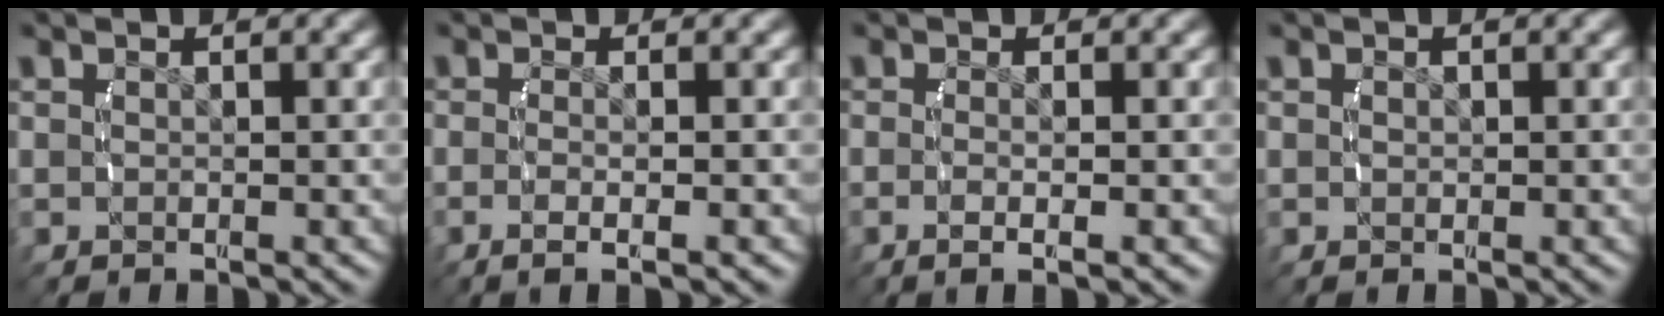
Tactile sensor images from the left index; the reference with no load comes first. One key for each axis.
{"total": 2.4, "fx": -1.3, "fy": 0.4, "fz": 2.0, "tx": -0.051, "ty": -0.010, "tz": -0.018}
{"total": 2.1, "fx": -1.1, "fy": 0.3, "fz": 1.8, "tx": -0.047, "ty": -0.009, "tz": -0.014}
{"total": 0.0}